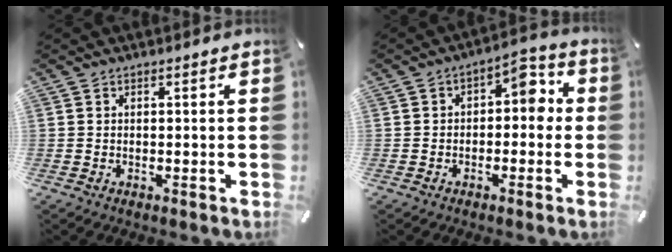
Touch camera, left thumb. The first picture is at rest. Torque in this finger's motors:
{"motor_torque": [0.67, 0.63, 0.29, 0.23, 0.10]}